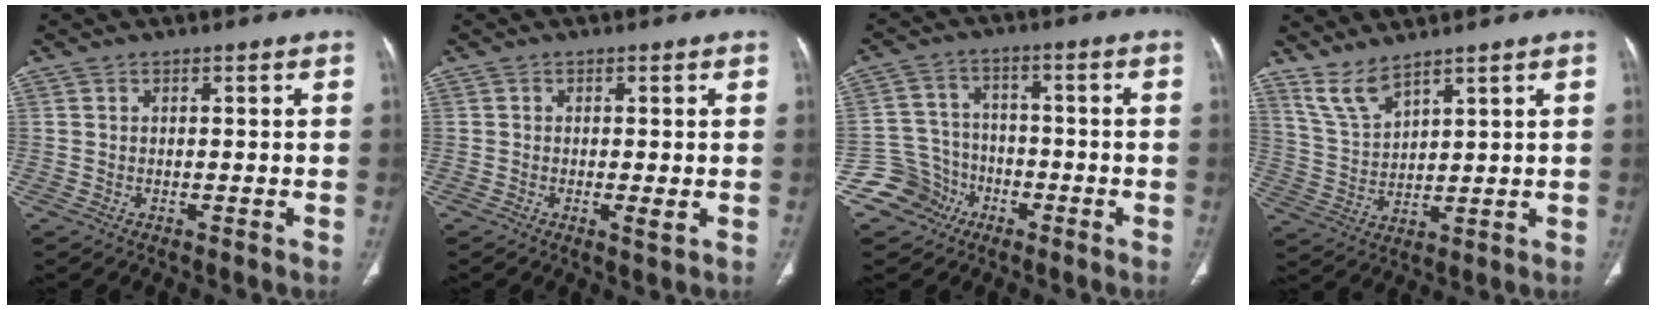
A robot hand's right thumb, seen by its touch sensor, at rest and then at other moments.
{"total": 1.9, "force": [-0.3, 0.3, 1.8], "torque": [-0.037, -0.008, -0.008]}
{"total": 7.9, "force": [-4.4, 6.5, -0.2], "torque": [0.039, 0.045, -0.083]}
{"total": 6.4, "force": [5.4, 1.5, 3.1], "torque": [-0.063, -0.033, 0.125]}